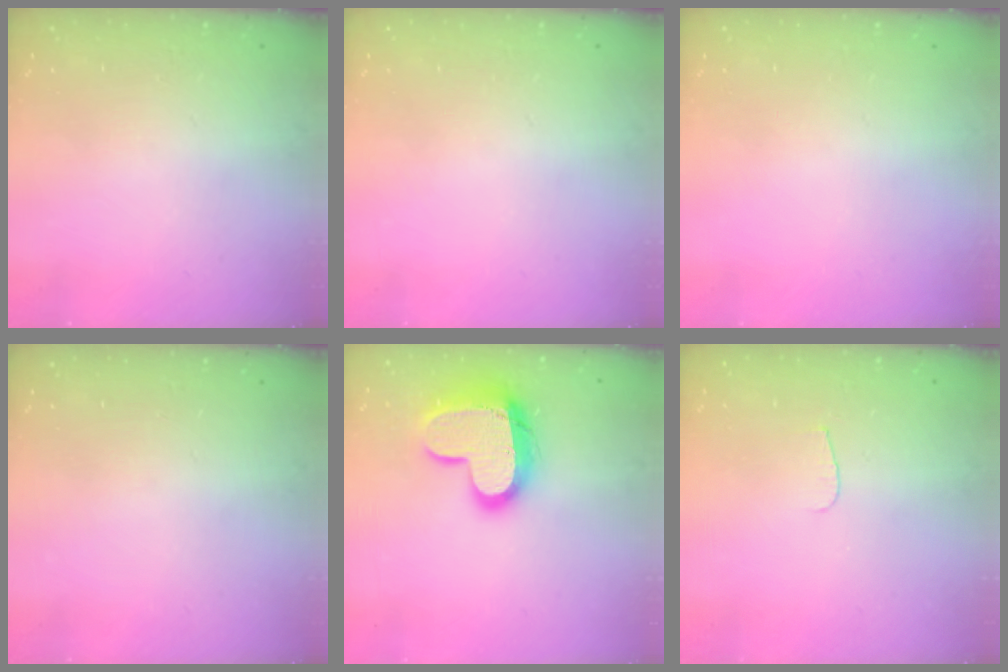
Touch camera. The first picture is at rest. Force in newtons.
{"total": 0.0}
{"total": 0.0}
{"total": 0.0}
{"total": 16.2, "press": 16.2, "slide": 1.4}
{"total": 3.6, "press": 3.6, "slide": 0.4}